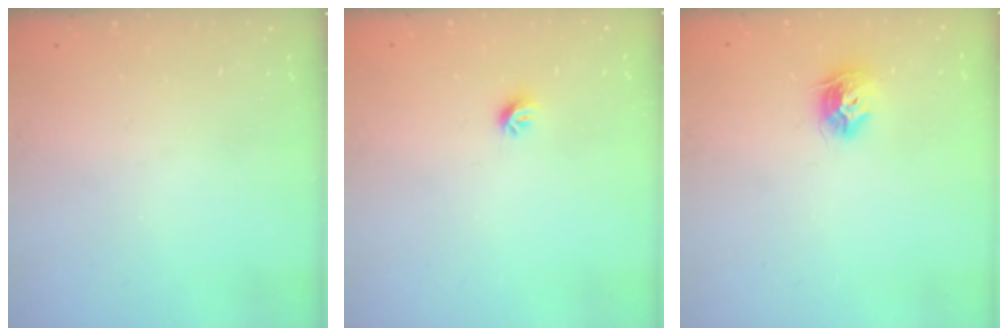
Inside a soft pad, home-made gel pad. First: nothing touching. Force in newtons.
{"total": 5.7, "press": 5.6, "slide": 0.8}
{"total": 9.3, "press": 9.3, "slide": 0.2}